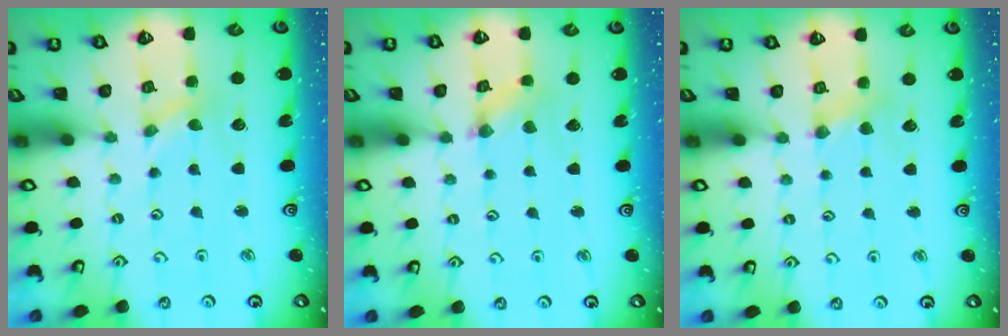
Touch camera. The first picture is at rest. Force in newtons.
{"total": 1.0, "press": 1.0, "slide": 0.2}
{"total": 4.5, "press": 4.5, "slide": 0.5}